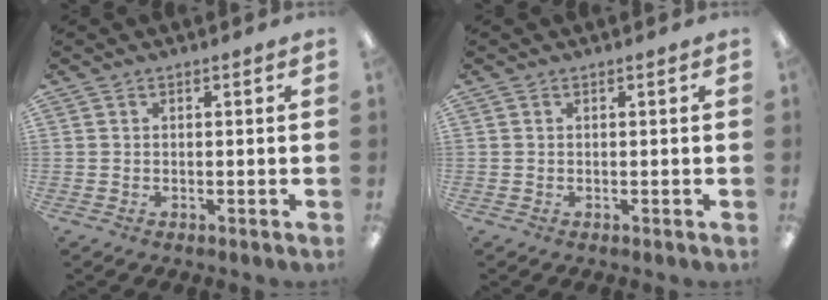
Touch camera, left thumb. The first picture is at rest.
{"total": 0.0}